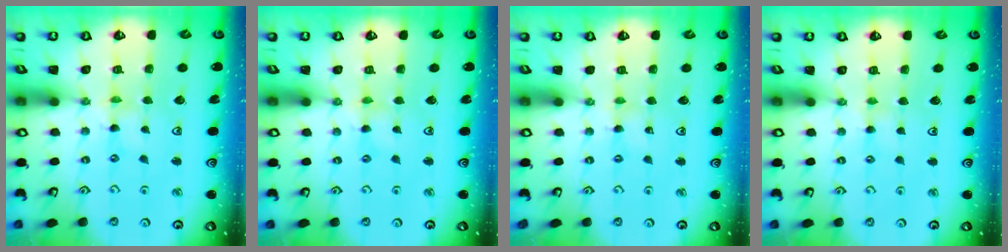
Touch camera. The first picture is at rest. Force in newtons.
{"total": 0.6, "press": 0.6, "slide": 0.2}
{"total": 2.0, "press": 2.0, "slide": 0.3}
{"total": 2.1, "press": 2.1, "slide": 0.4}